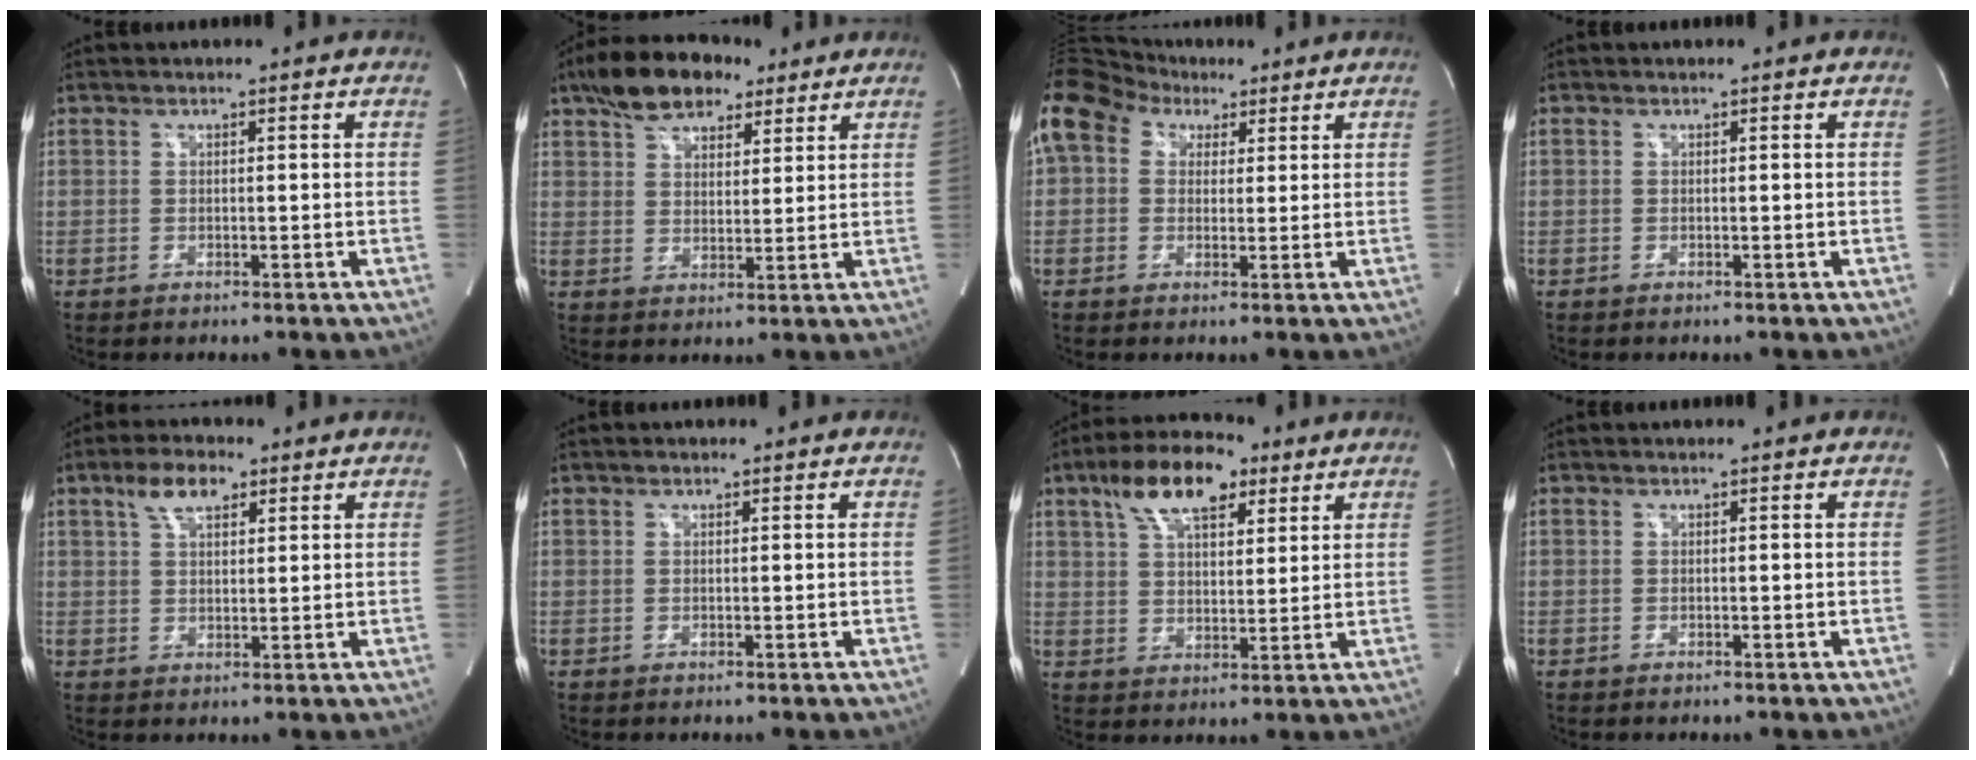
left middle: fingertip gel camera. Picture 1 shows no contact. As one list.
[{"total": 11.1, "force": [7.7, 5.2, 6.1], "torque": [-0.107, 0.029, 0.132]}, {"total": 13.5, "force": [6.5, 9.8, 6.7], "torque": [-0.171, 0.076, 0.116]}, {"total": 0.0}, {"total": 5.5, "force": [3.1, 2.5, 3.7], "torque": [-0.075, 0.016, 0.058]}, {"total": 0.6, "force": [0.4, 0.3, 0.3], "torque": [-0.006, 0.004, 0.006]}, {"total": 11.4, "force": [6.5, 4.9, 8.0], "torque": [-0.145, 0.025, 0.114]}, {"total": 0.0}]